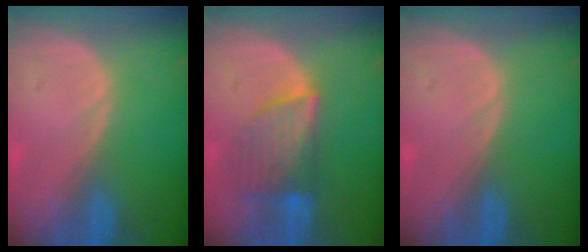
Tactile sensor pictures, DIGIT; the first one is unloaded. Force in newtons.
{"total": 6.9, "press": 6.7, "slide": 1.6}
{"total": 0.0}